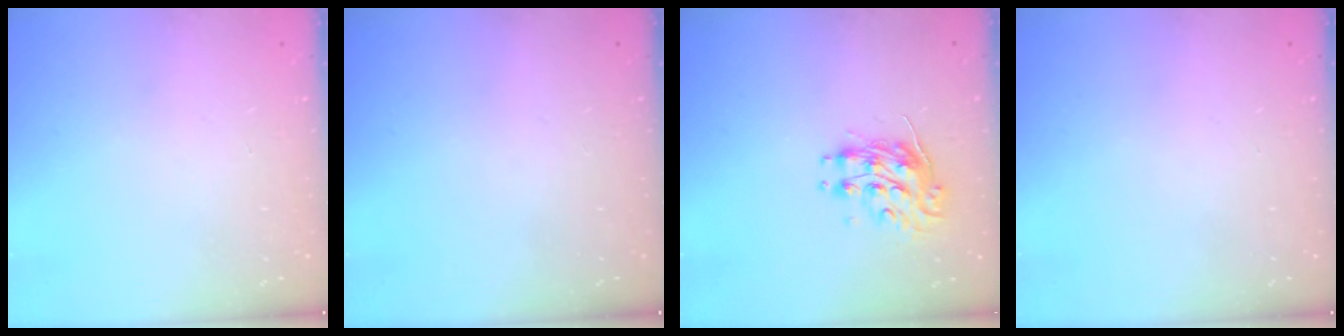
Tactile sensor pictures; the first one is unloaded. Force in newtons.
{"total": 0.0}
{"total": 8.9, "press": 8.9, "slide": 0.2}
{"total": 0.0}